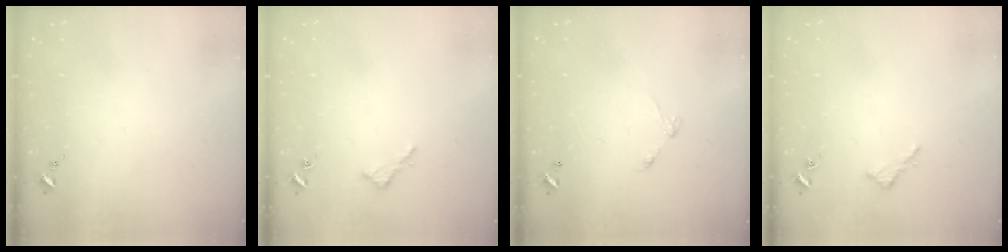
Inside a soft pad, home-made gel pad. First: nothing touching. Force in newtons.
{"total": 2.6, "press": 2.6, "slide": 0.2}
{"total": 4.3, "press": 4.3, "slide": 0.3}
{"total": 2.6, "press": 2.6, "slide": 0.2}